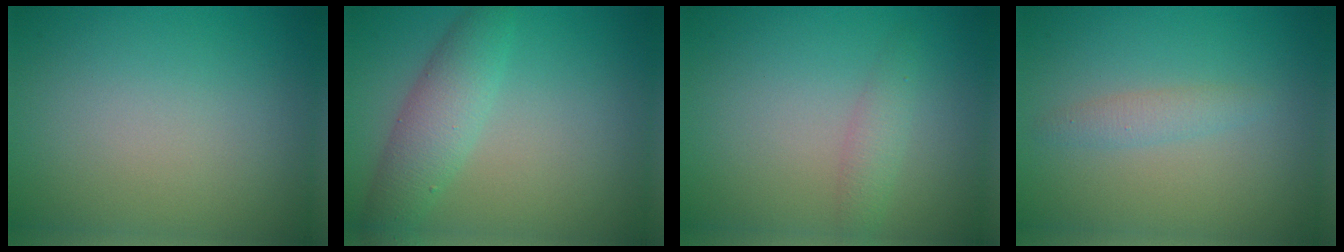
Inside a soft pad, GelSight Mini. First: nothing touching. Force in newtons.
{"total": 3.8, "press": 3.8, "slide": 0.1}
{"total": 1.6, "press": 1.6, "slide": 0.0}
{"total": 1.4, "press": 1.4, "slide": 0.0}